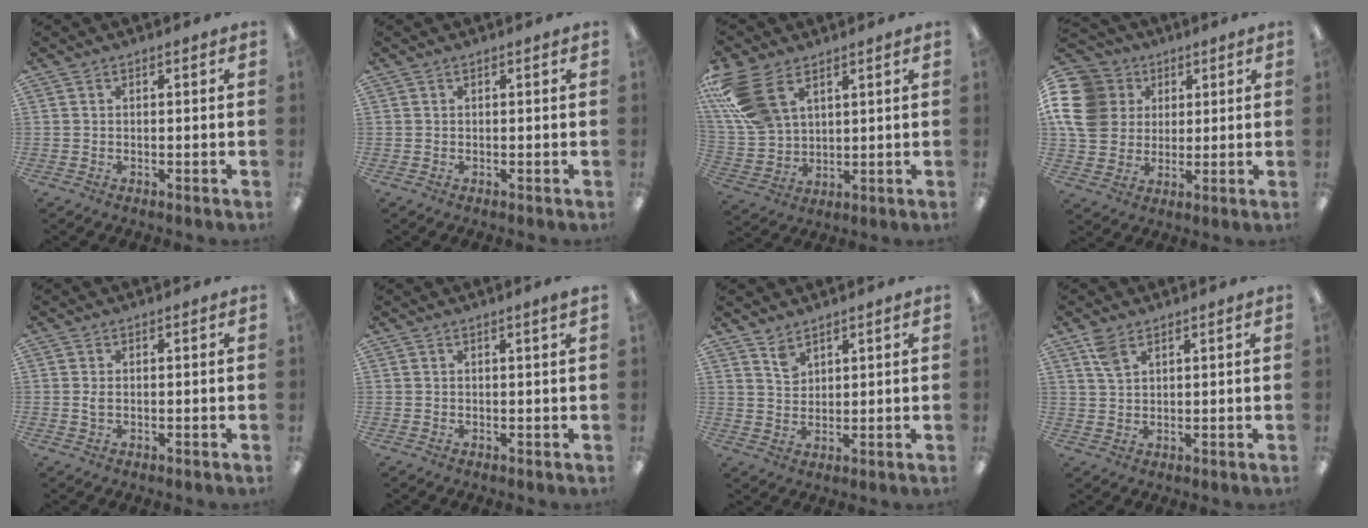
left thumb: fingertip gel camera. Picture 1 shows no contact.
{"total": 0.0}
{"total": 15.1, "force": [7.7, 9.1, 9.3], "torque": [-0.225, -0.015, 0.148]}
{"total": 15.0, "force": [3.9, 12.8, 6.7], "torque": [-0.152, -0.008, 0.077]}
{"total": 1.6, "force": [0.1, 0.9, 1.3], "torque": [-0.026, 0.004, 0.001]}
{"total": 1.1, "force": [0.7, -0.1, 0.8], "torque": [-0.015, -0.001, 0.012]}
{"total": 3.9, "force": [3.1, 2.0, 1.2], "torque": [-0.023, -0.013, 0.059]}
{"total": 4.3, "force": [2.9, 2.0, 2.4], "torque": [-0.048, -0.004, 0.053]}